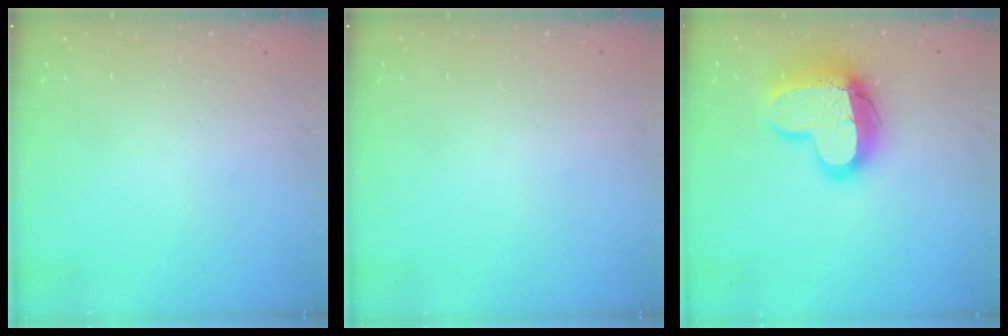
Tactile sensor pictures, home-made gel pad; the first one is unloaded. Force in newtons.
{"total": 0.0}
{"total": 17.2, "press": 17.1, "slide": 1.5}